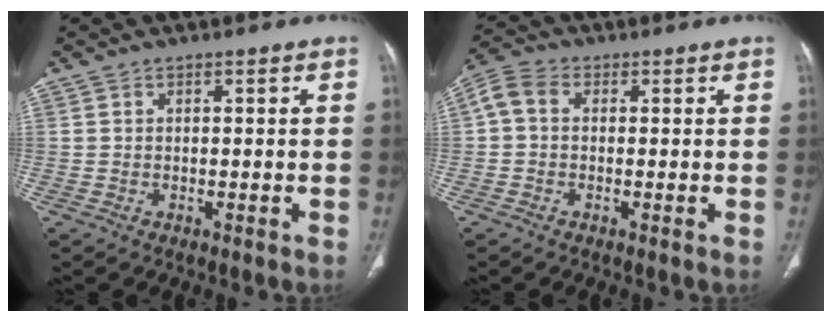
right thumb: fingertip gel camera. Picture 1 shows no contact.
{"total": 4.7, "force": [0.4, 3.4, 3.2], "torque": [-0.067, 0.013, -0.004]}